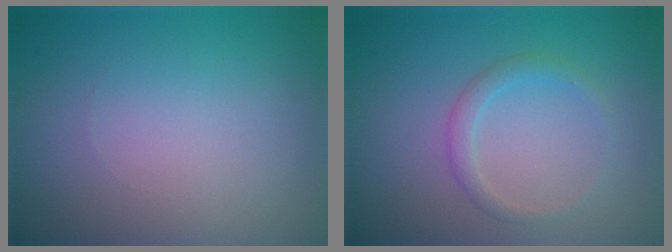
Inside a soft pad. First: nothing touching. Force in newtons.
{"total": 1.5, "press": 1.5, "slide": 0.1}